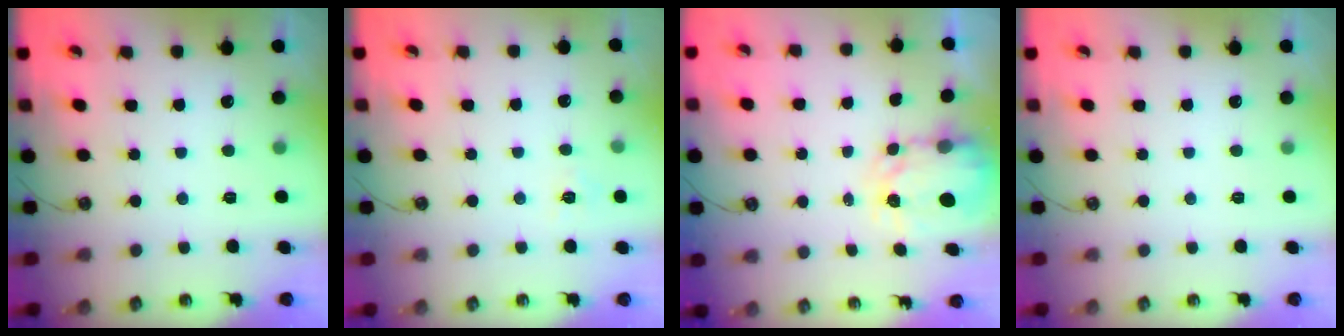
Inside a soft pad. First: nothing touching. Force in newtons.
{"total": 6.6, "press": 6.5, "slide": 0.6}
{"total": 3.7, "press": 3.7, "slide": 0.3}
{"total": 0.0}